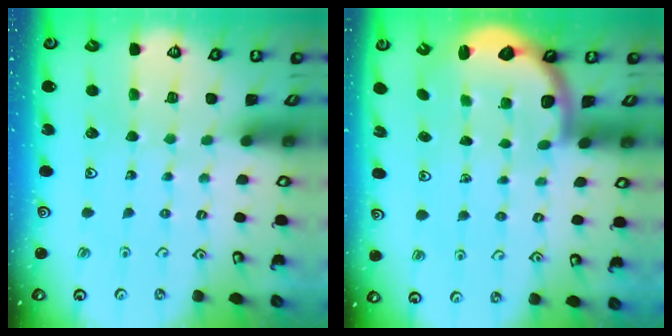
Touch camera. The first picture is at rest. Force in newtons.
{"total": 2.8, "press": 2.5, "slide": 1.3}